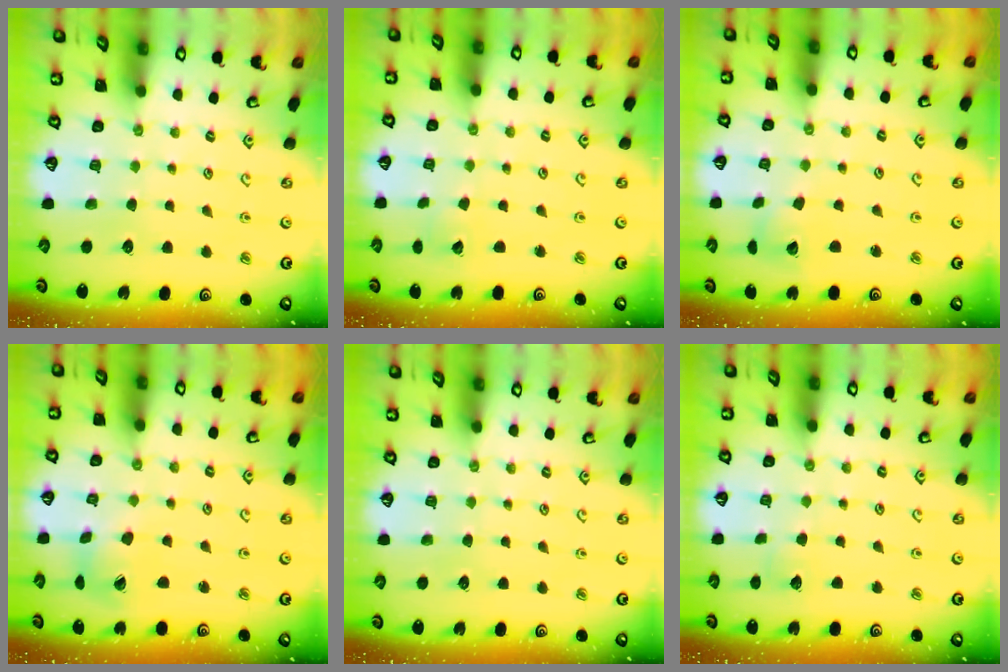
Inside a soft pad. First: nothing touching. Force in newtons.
{"total": 2.7, "press": 2.7, "slide": 0.2}
{"total": 4.4, "press": 4.4, "slide": 0.6}
{"total": 5.9, "press": 5.8, "slide": 0.7}
{"total": 0.0}
{"total": 2.9, "press": 2.9, "slide": 0.3}